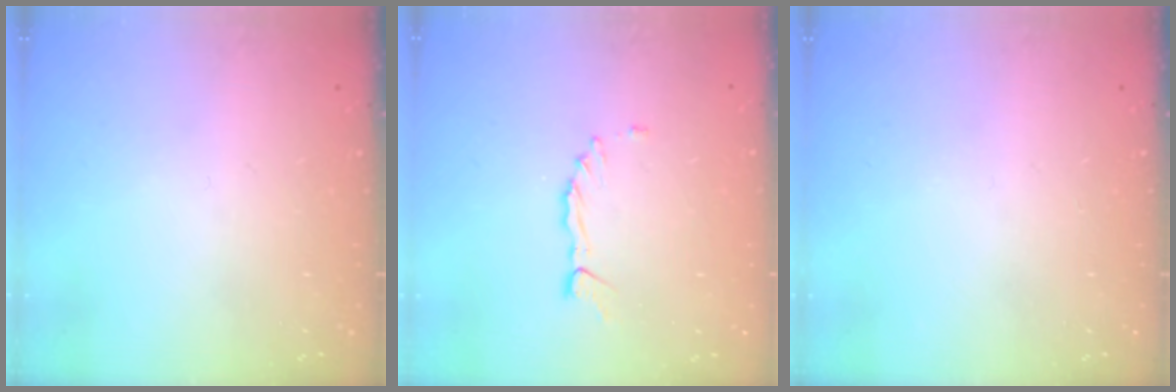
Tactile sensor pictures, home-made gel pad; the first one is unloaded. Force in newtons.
{"total": 1.5, "press": 1.5, "slide": 0.2}
{"total": 0.0}